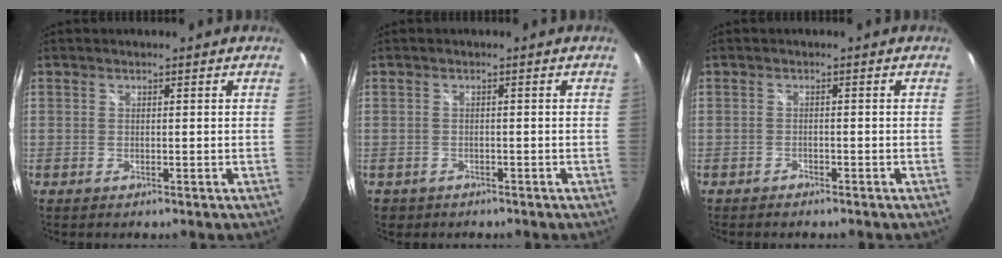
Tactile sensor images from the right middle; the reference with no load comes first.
{"total": 2.3, "force": [-1.3, 1.8, 0.6], "torque": [-0.020, -0.004, -0.017]}
{"total": 1.6, "force": [-1.5, 0.5, 0.3], "torque": [-0.015, -0.005, -0.024]}